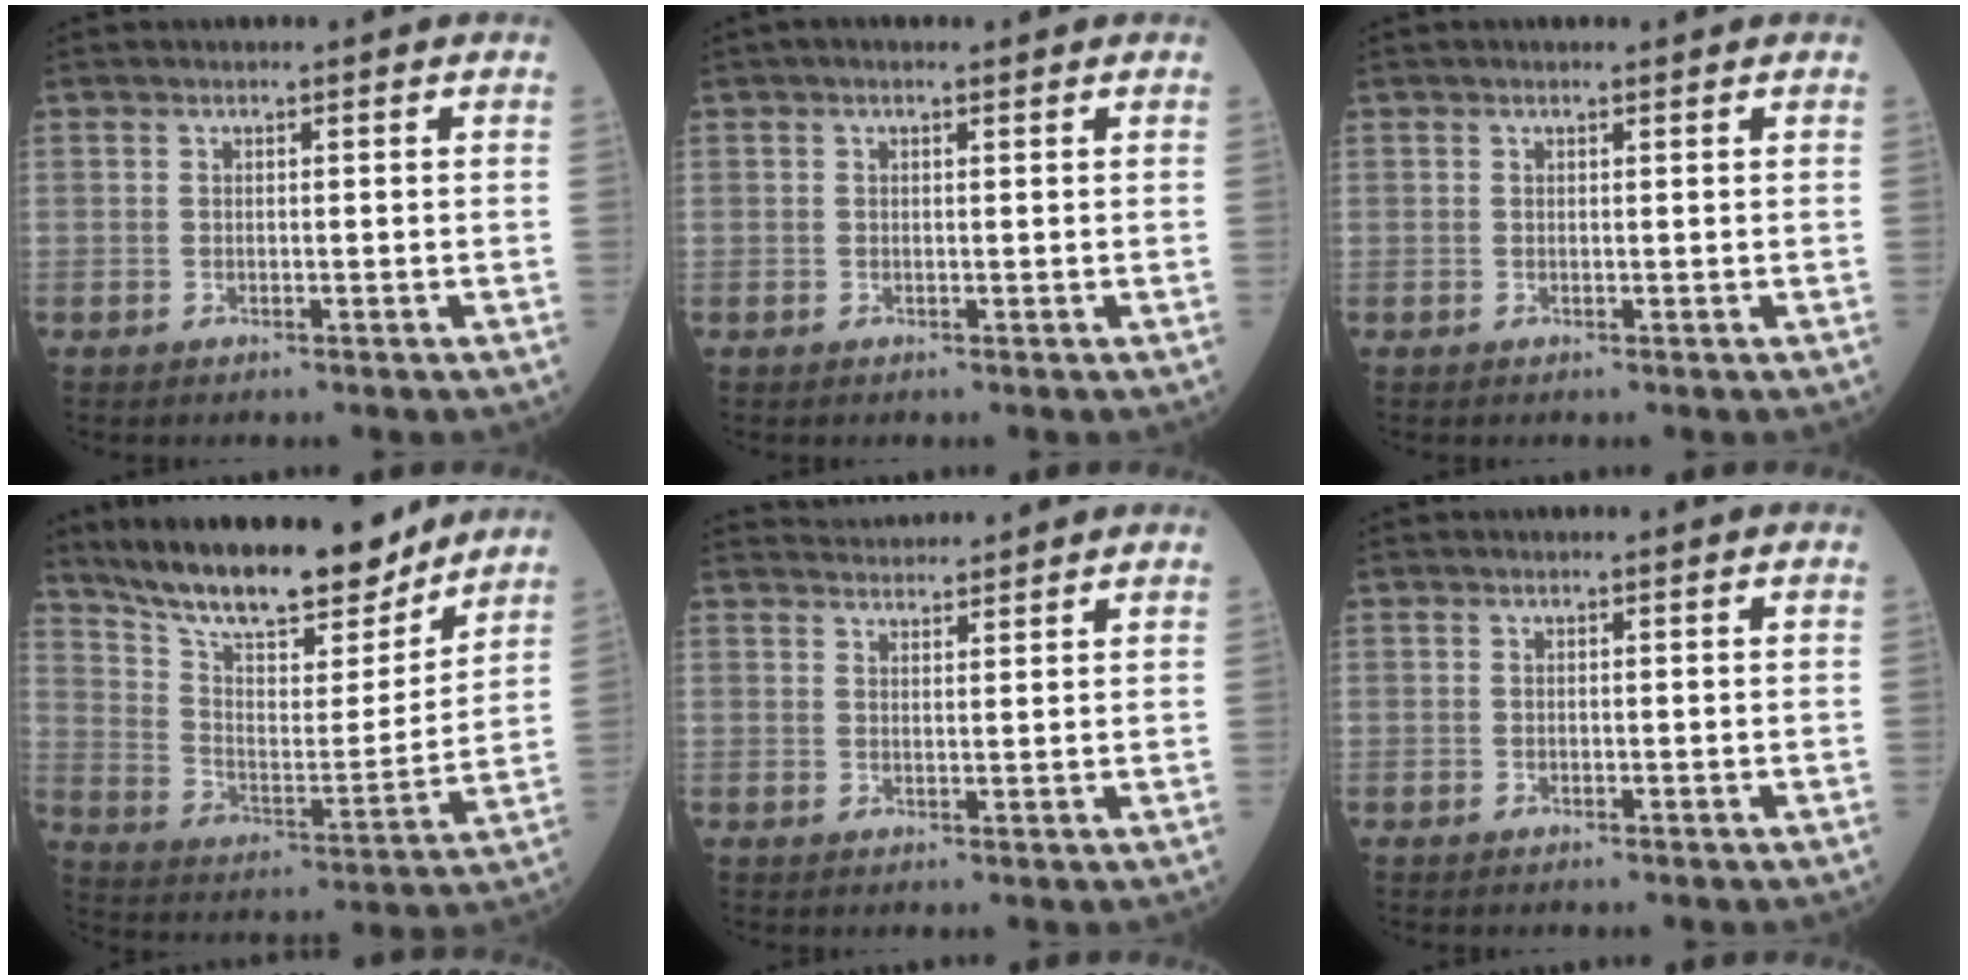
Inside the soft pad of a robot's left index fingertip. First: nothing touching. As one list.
[{"total": 1.4, "force": [0.8, 0.5, 1.0], "torque": [-0.024, 0.014, 0.011]}, {"total": 0.8, "force": [0.6, 0.2, 0.5], "torque": [-0.014, 0.007, 0.008]}, {"total": 20.4, "force": [17.6, 4.4, 9.3], "torque": [-0.159, -0.009, 0.283]}, {"total": 5.9, "force": [5.9, 0.2, 0.9], "torque": [-0.021, 0.032, 0.086]}, {"total": 0.0}]